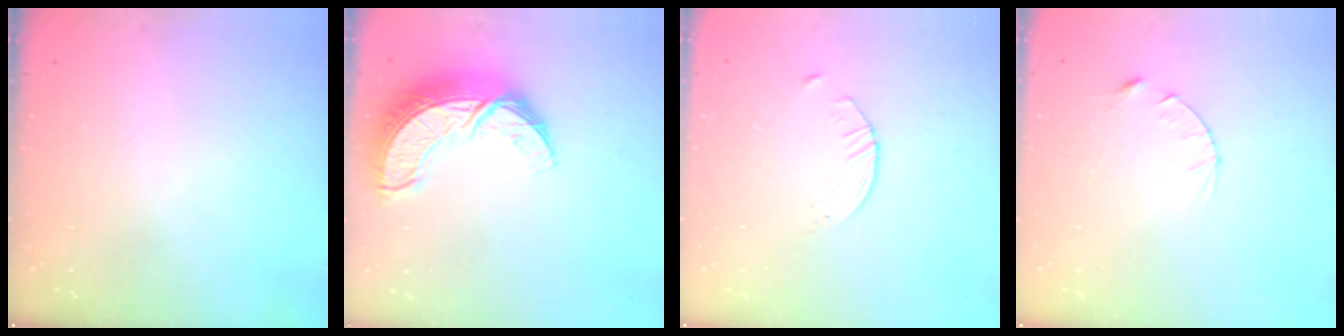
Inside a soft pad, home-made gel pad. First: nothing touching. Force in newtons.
{"total": 14.4, "press": 14.4, "slide": 1.0}
{"total": 2.0, "press": 2.0, "slide": 0.3}
{"total": 4.1, "press": 4.0, "slide": 0.4}